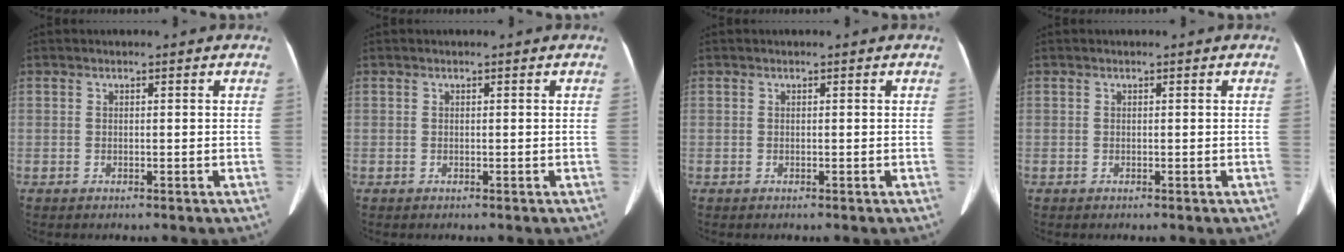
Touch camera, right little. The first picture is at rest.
{"total": 0.0}
{"total": 0.0}
{"total": 0.0}